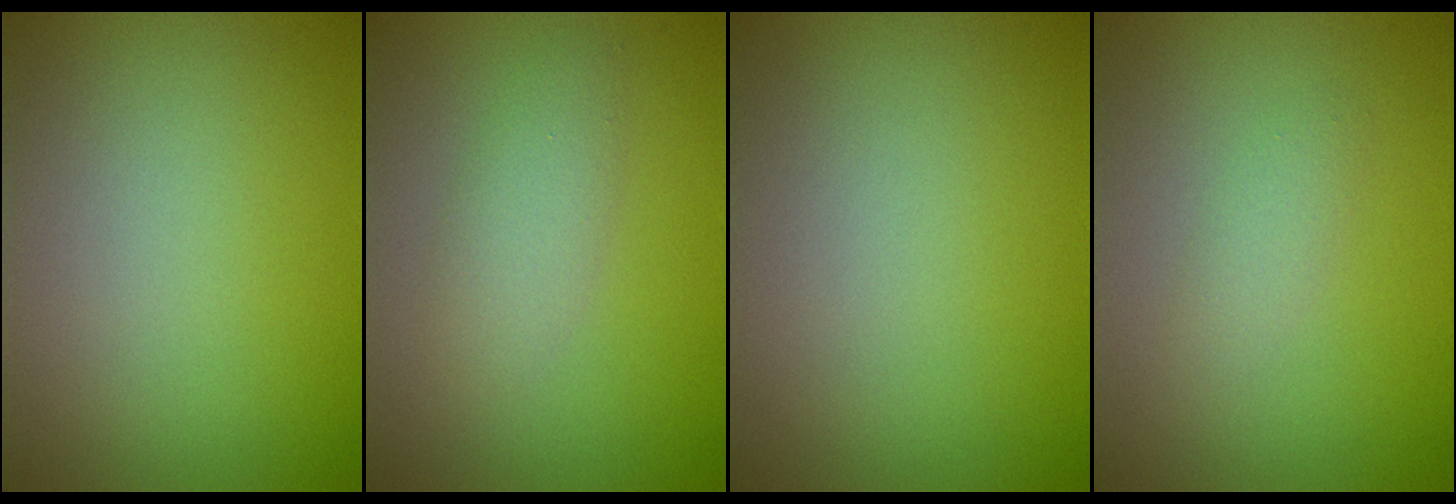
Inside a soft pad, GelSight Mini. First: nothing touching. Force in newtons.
{"total": 2.3, "press": 2.3, "slide": 0.1}
{"total": 0.0}
{"total": 1.2, "press": 1.2, "slide": 0.0}